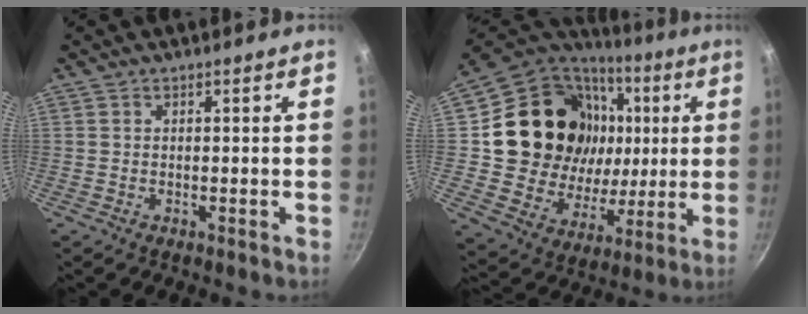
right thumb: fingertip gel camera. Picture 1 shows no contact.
{"total": 26.9, "force": [4.4, 22.0, 14.8], "torque": [-0.235, 0.007, 0.088]}